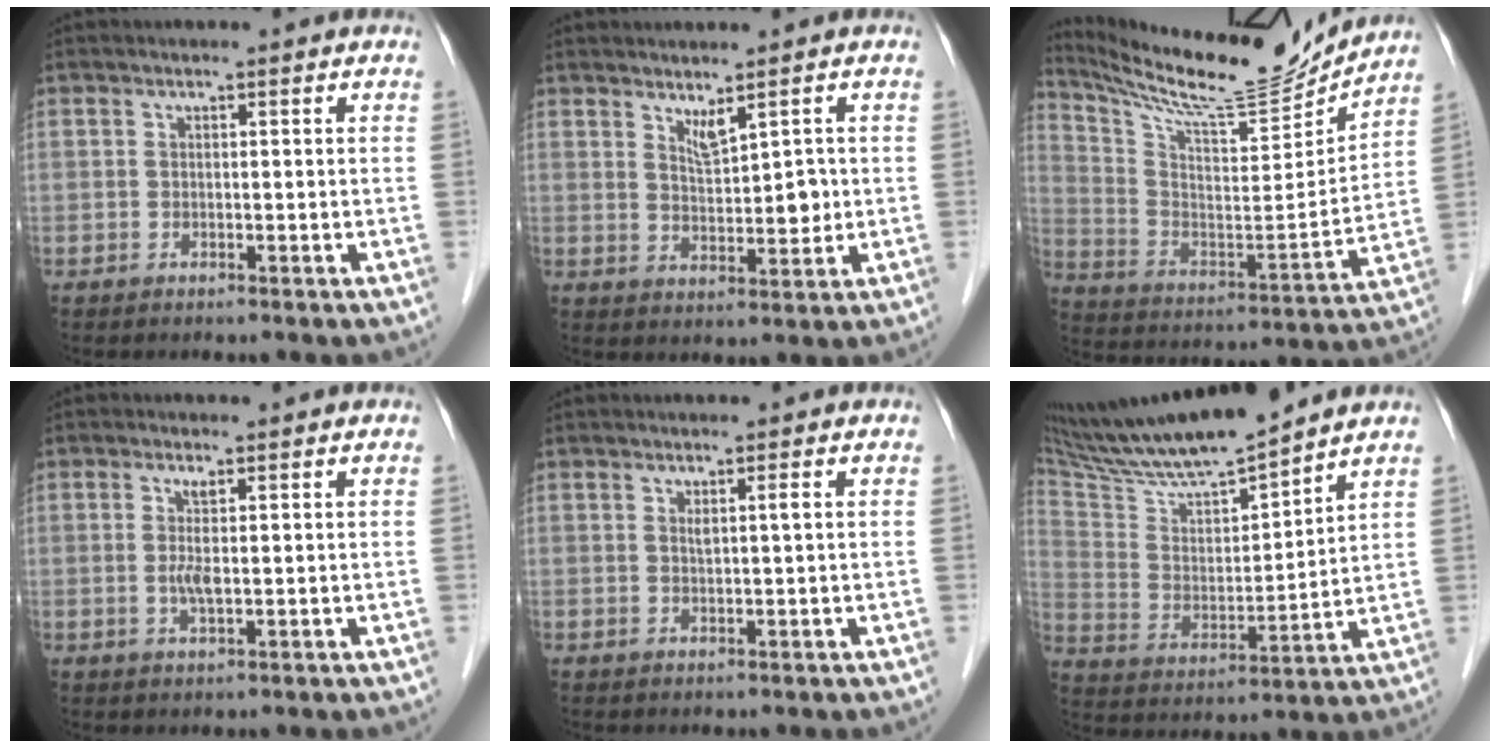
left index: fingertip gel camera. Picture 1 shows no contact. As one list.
[{"total": 4.2, "force": [1.5, 1.5, 3.7], "torque": [-0.061, -0.007, 0.033]}, {"total": 19.5, "force": [18.1, 1.4, 6.9], "torque": [-0.148, -0.039, 0.293]}, {"total": 2.7, "force": [0.2, 0.3, 2.7], "torque": [-0.057, -0.002, 0.007]}, {"total": 1.2, "force": [0.4, -0.3, 1.1], "torque": [-0.022, -0.003, 0.008]}, {"total": 17.0, "force": [15.2, 0.6, 7.6], "torque": [-0.143, 0.004, 0.278]}]